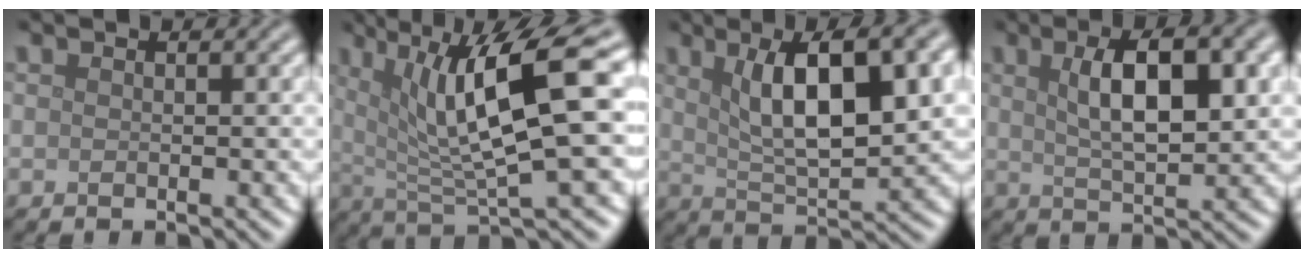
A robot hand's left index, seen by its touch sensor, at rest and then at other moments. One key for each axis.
{"total": 11.0, "fx": 3.2, "fy": 2.8, "fz": 10.1, "tx": -0.160, "ty": 0.003, "tz": 0.058}
{"total": 10.4, "fx": 3.3, "fy": 3.5, "fz": 9.2, "tx": -0.145, "ty": 0.008, "tz": 0.055}
{"total": 7.9, "fx": 2.2, "fy": 2.8, "fz": 7.1, "tx": -0.113, "ty": 0.009, "tz": 0.036}